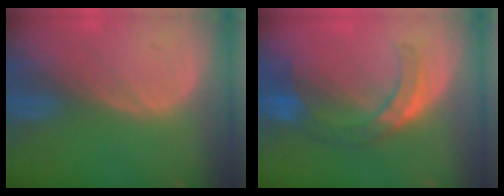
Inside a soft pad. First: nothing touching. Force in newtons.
{"total": 7.6, "press": 6.7, "slide": 3.6}